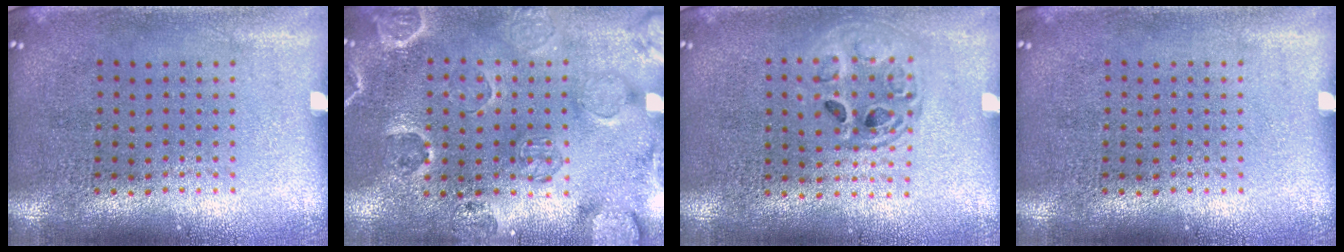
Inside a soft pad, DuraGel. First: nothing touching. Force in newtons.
{"total": 2.5, "press": 2.1, "slide": 1.3}
{"total": 1.5, "press": 1.3, "slide": 0.7}
{"total": 0.0}